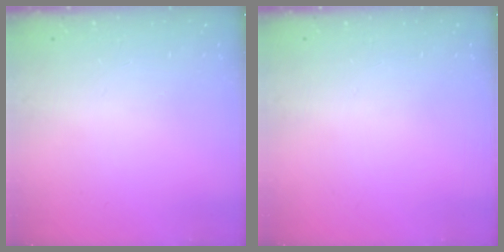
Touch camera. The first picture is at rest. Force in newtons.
{"total": 0.0}